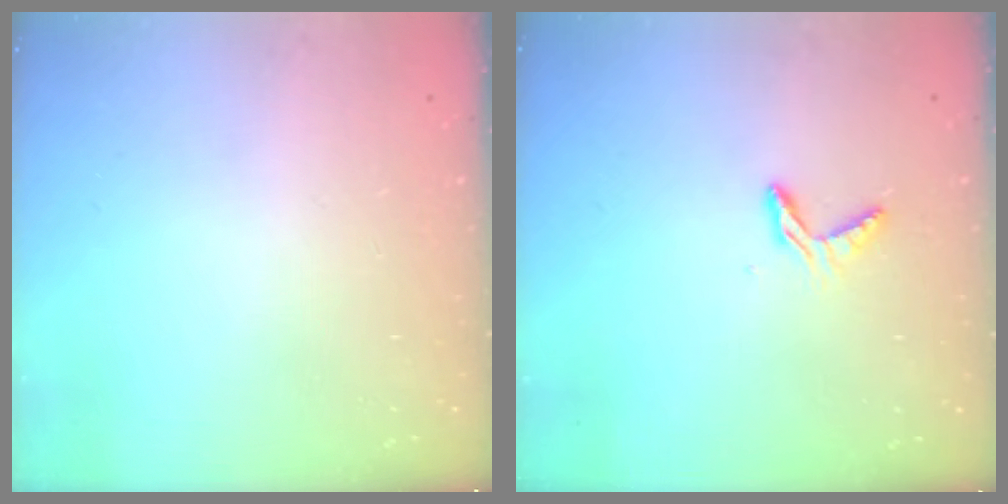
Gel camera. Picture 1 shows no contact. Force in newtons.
{"total": 4.5, "press": 4.5, "slide": 0.3}